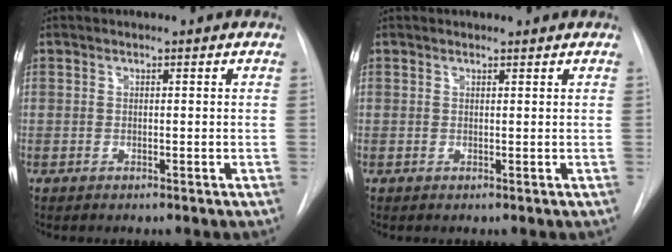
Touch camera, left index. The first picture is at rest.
{"total": 0.9, "force": [0.9, 0.1, 0.0], "torque": [-0.010, 0.004, 0.013]}